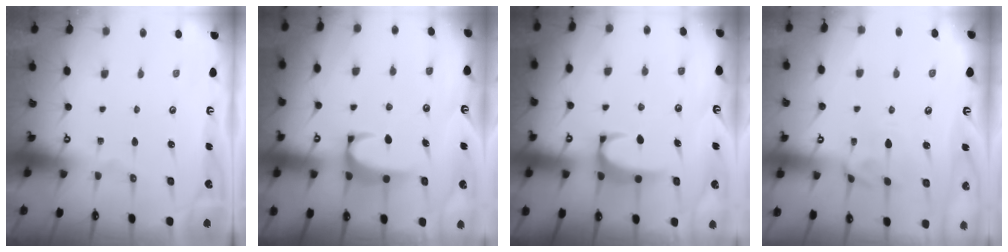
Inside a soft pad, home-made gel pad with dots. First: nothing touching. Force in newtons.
{"total": 2.0, "press": 2.0, "slide": 0.3}
{"total": 2.0, "press": 2.0, "slide": 0.3}
{"total": 1.6, "press": 1.4, "slide": 0.8}